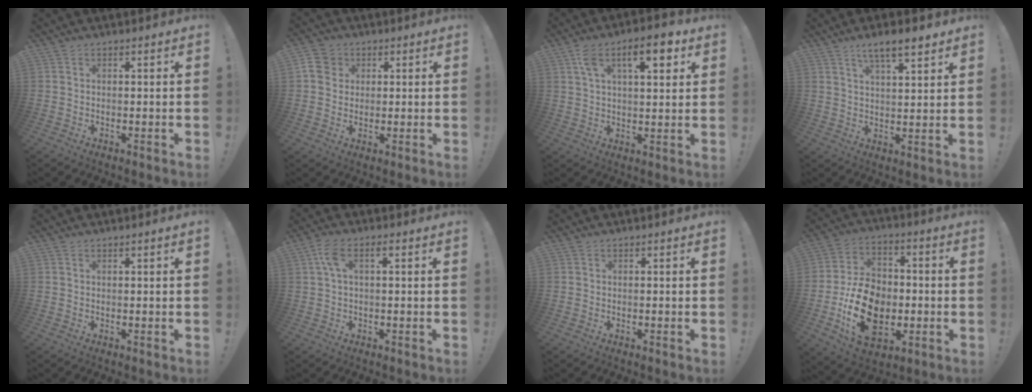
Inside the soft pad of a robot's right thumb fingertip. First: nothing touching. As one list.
[{"total": 7.2, "force": [2.1, 6.3, 2.8], "torque": [-0.057, 0.003, 0.044]}, {"total": 11.1, "force": [4.9, 4.8, 8.8], "torque": [-0.126, -0.004, 0.080]}, {"total": 8.2, "force": [5.8, 2.2, 5.4], "torque": [-0.079, -0.028, 0.099]}, {"total": 0.5, "force": [0.2, -0.3, 0.4], "torque": [-0.005, -0.001, 0.003]}, {"total": 4.9, "force": [1.0, 1.8, 4.4], "torque": [-0.084, 0.007, 0.018]}, {"total": 0.0}, {"total": 19.6, "force": [-5.0, 14.1, 12.7], "torque": [-0.233, 0.032, -0.075]}]